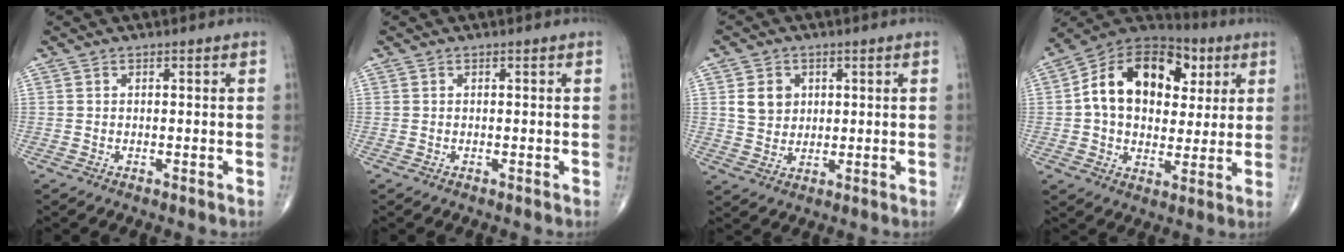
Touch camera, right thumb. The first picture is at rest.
{"total": 0.0}
{"total": 5.5, "force": [1.6, 4.6, 2.6], "torque": [-0.024, -0.009, 0.033]}
{"total": 20.2, "force": [4.4, 13.9, 13.9], "torque": [-0.196, 0.015, 0.069]}